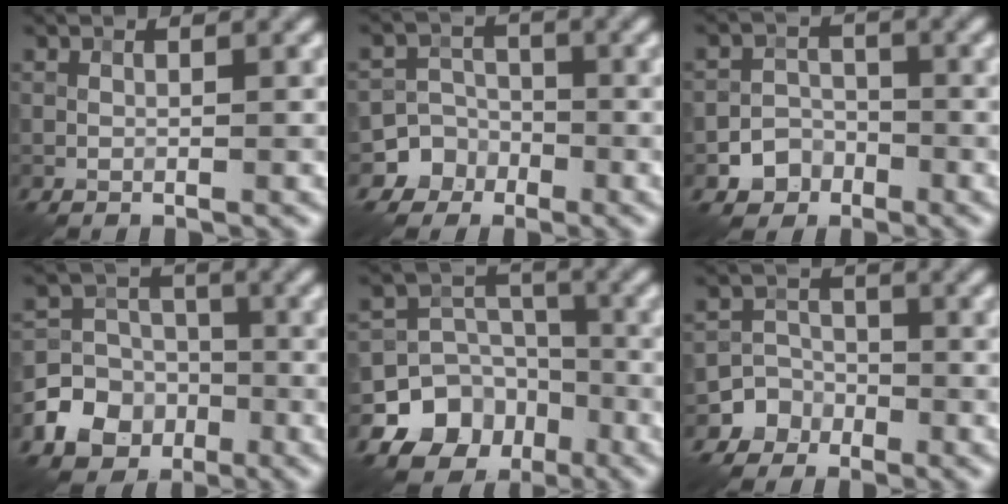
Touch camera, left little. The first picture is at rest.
{"total": 5.5, "force": [-2.7, 4.8, -0.1], "torque": [0.029, 0.001, -0.067]}
{"total": 3.0, "force": [-1.6, 2.5, 0.7], "torque": [0.002, 0.004, -0.029]}
{"total": 7.0, "force": [-3.1, 5.9, 2.1], "torque": [-0.024, -0.006, -0.082]}
{"total": 10.7, "force": [-5.5, 8.8, 2.4], "torque": [-0.038, -0.017, -0.116]}
{"total": 4.5, "force": [-2.5, 3.7, -0.2], "torque": [0.039, 0.000, -0.061]}